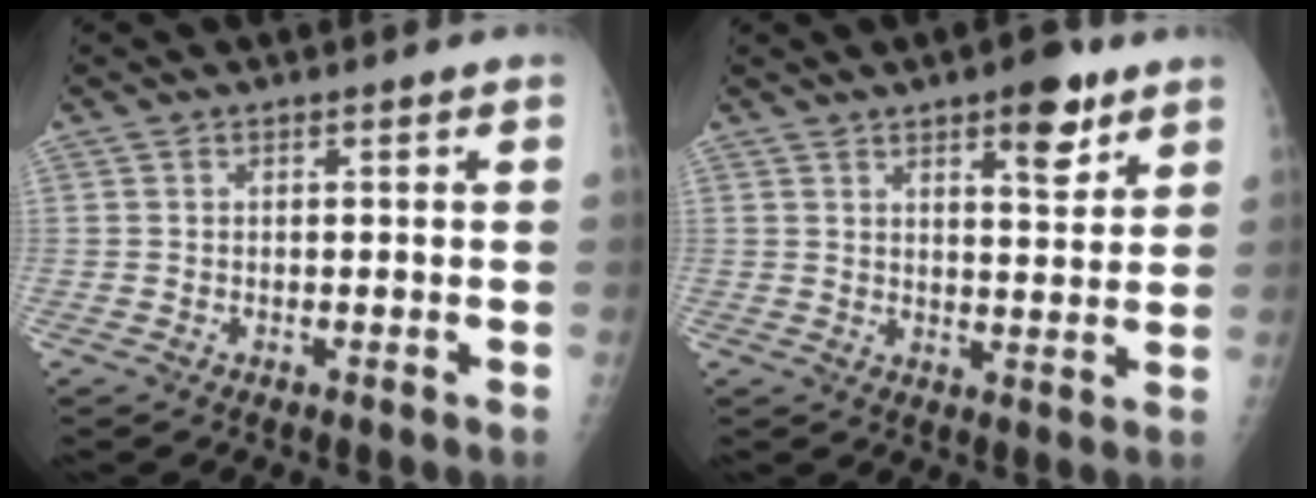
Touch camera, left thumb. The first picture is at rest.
{"total": 8.0, "force": [4.8, 2.8, 5.7], "torque": [-0.061, -0.027, 0.067]}